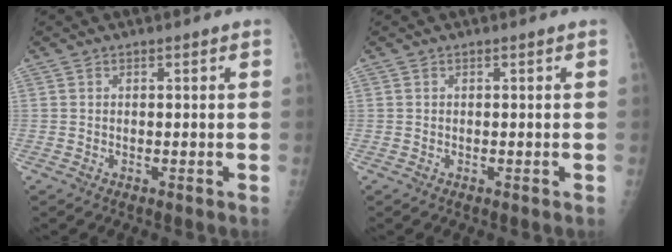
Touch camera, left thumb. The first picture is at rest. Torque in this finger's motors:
{"motor_torque": [-0.01, 0.03, -0.04, -0.05, 0.00]}